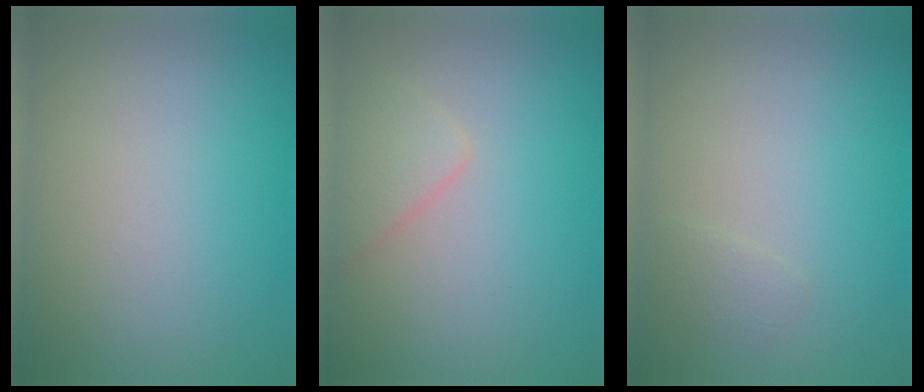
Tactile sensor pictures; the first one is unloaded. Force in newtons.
{"total": 1.8, "press": 1.8, "slide": 0.1}
{"total": 0.7, "press": 0.7, "slide": 0.1}